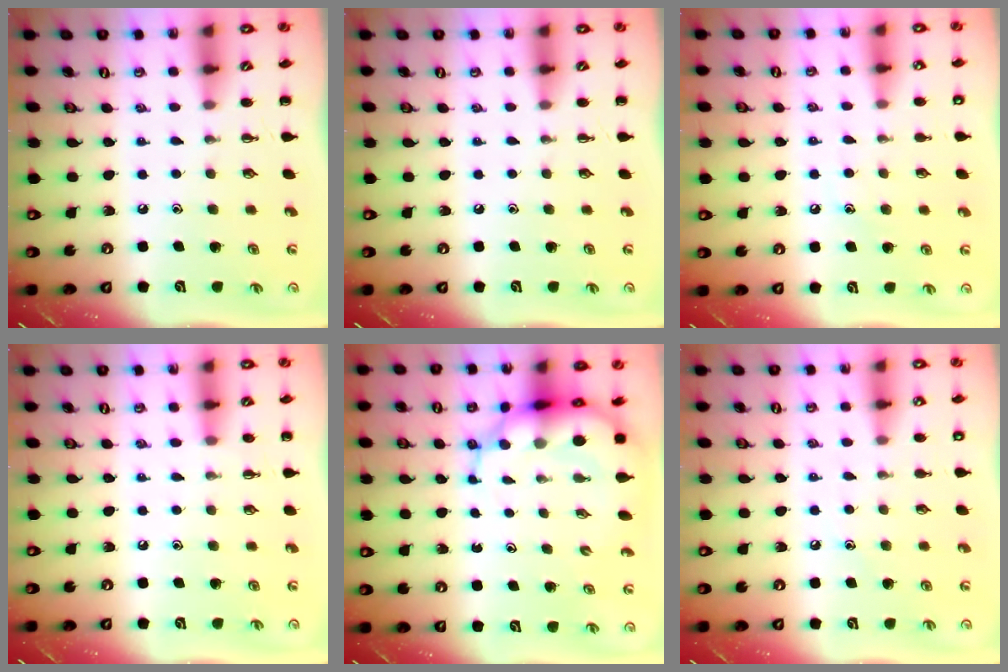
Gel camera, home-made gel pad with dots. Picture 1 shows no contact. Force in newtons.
{"total": 0.0}
{"total": 7.6, "press": 7.4, "slide": 1.8}
{"total": 6.7, "press": 6.3, "slide": 2.3}
{"total": 9.3, "press": 8.9, "slide": 2.8}
{"total": 6.2, "press": 6.0, "slide": 1.6}